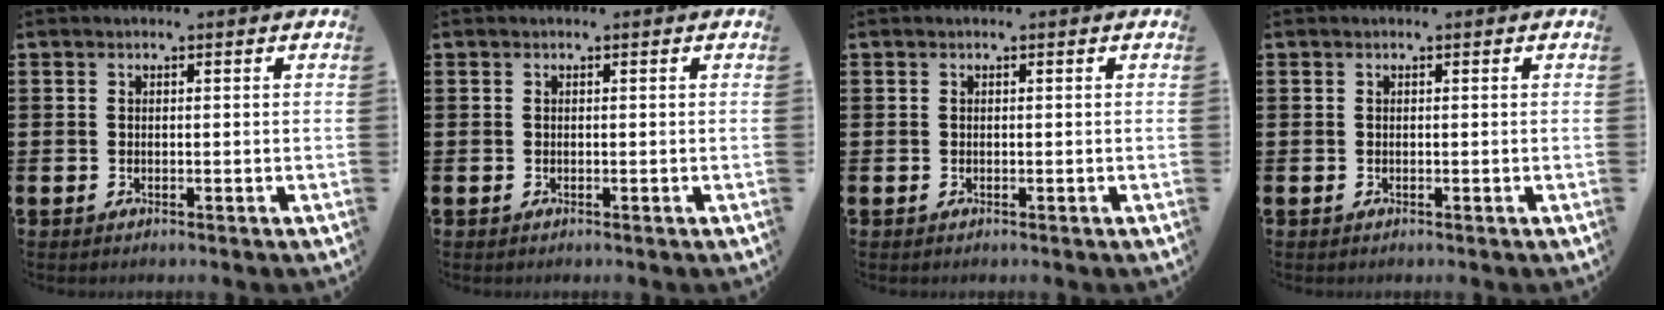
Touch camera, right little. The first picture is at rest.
{"total": 0.0}
{"total": 0.0}
{"total": 0.0}